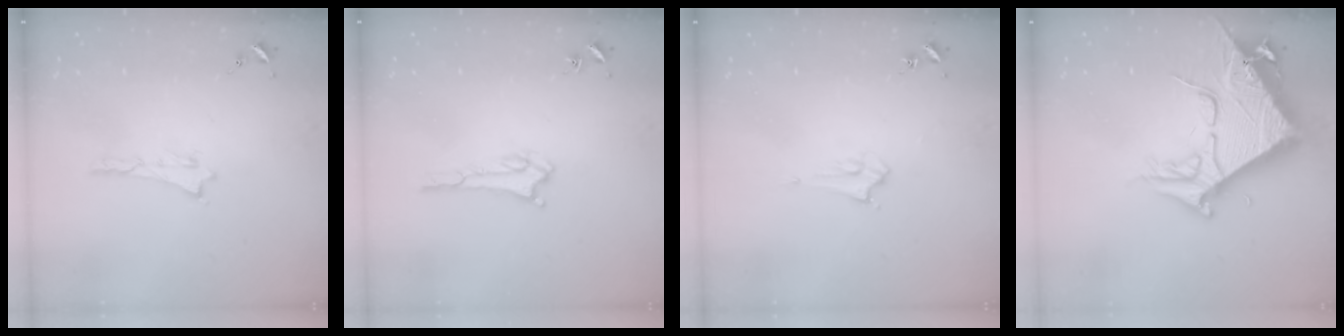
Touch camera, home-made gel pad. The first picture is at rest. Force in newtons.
{"total": 1.8, "press": 1.8, "slide": 0.2}
{"total": 2.1, "press": 2.1, "slide": 0.2}
{"total": 11.2, "press": 11.1, "slide": 1.1}